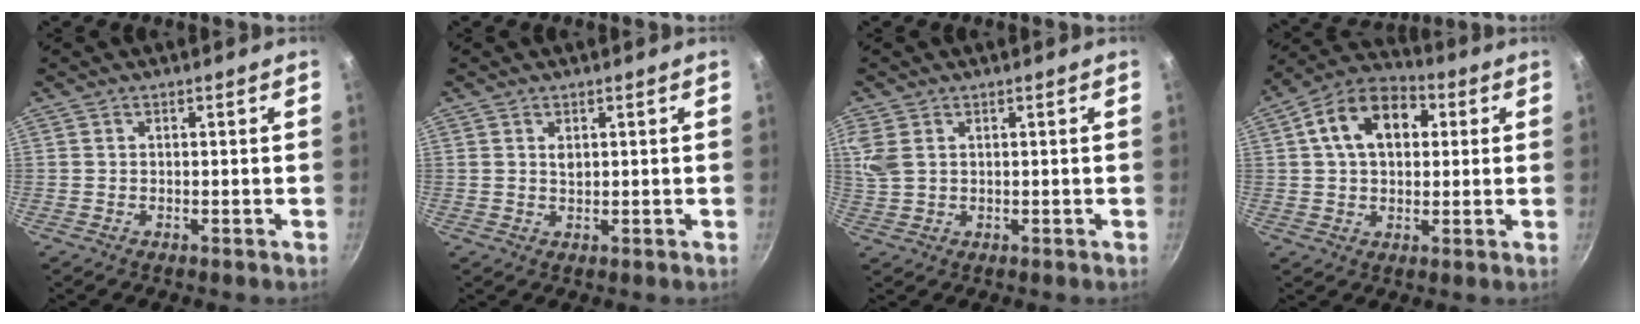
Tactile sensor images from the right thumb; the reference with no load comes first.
{"total": 1.5, "force": [0.6, 0.9, 1.1], "torque": [-0.017, -0.001, 0.012]}
{"total": 5.2, "force": [2.0, 3.3, 3.4], "torque": [-0.073, 0.003, 0.044]}
{"total": 14.1, "force": [3.5, 9.5, 9.8], "torque": [-0.133, 0.020, 0.041]}